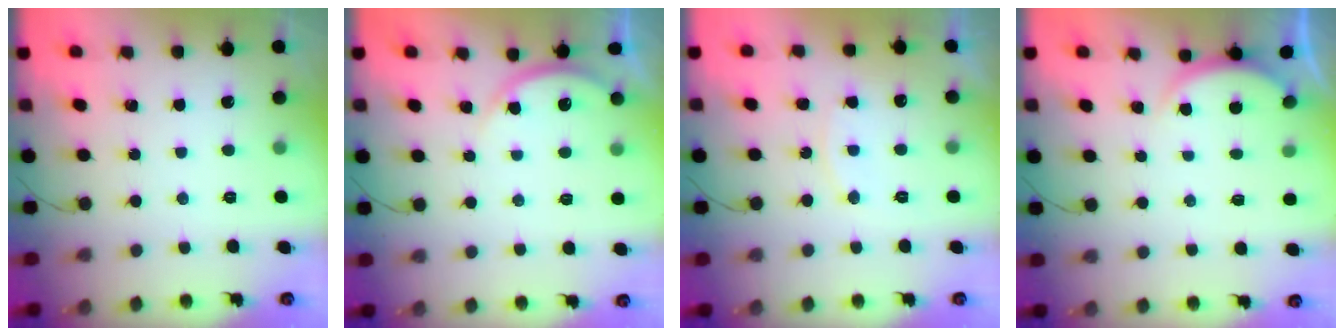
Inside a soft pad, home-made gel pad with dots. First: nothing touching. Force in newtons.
{"total": 3.0, "press": 2.9, "slide": 0.4}
{"total": 8.4, "press": 8.4, "slide": 0.4}
{"total": 1.9, "press": 1.9, "slide": 0.5}